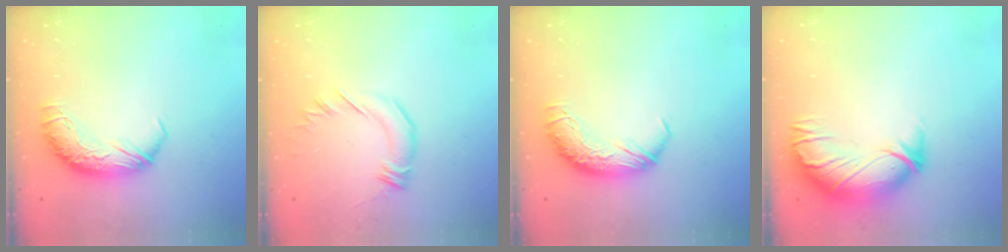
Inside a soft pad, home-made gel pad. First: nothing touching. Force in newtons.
{"total": 2.5, "press": 2.4, "slide": 0.3}
{"total": 0.0}
{"total": 3.0, "press": 0.3, "slide": 3.0}